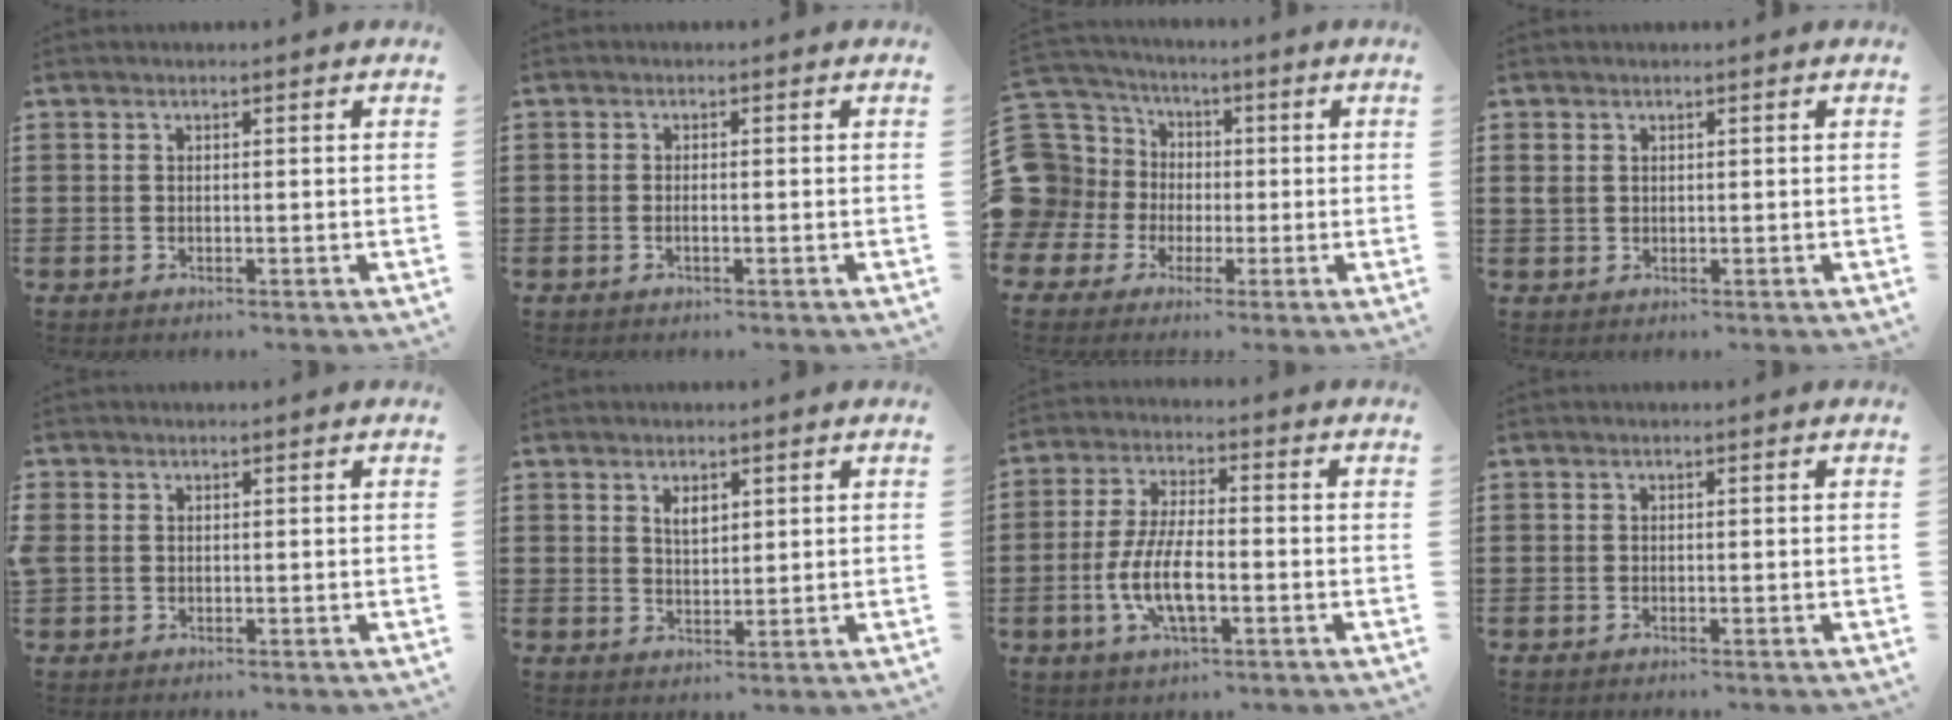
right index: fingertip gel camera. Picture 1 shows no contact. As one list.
[{"total": 0.7, "force": [-0.4, 0.0, 0.6], "torque": [-0.012, -0.007, -0.005]}, {"total": 9.6, "force": [-0.5, 9.5, 1.6], "torque": [-0.097, -0.005, -0.007]}, {"total": 1.3, "force": [0.5, 1.0, 0.6], "torque": [-0.015, 0.005, 0.009]}, {"total": 1.0, "force": [0.0, 0.8, 0.6], "torque": [-0.021, 0.002, -0.002]}, {"total": 2.4, "force": [1.4, 1.3, 1.5], "torque": [-0.026, 0.001, 0.023]}, {"total": 8.7, "force": [-2.5, 3.1, 7.8], "torque": [-0.177, -0.014, -0.052]}, {"total": 0.0}]